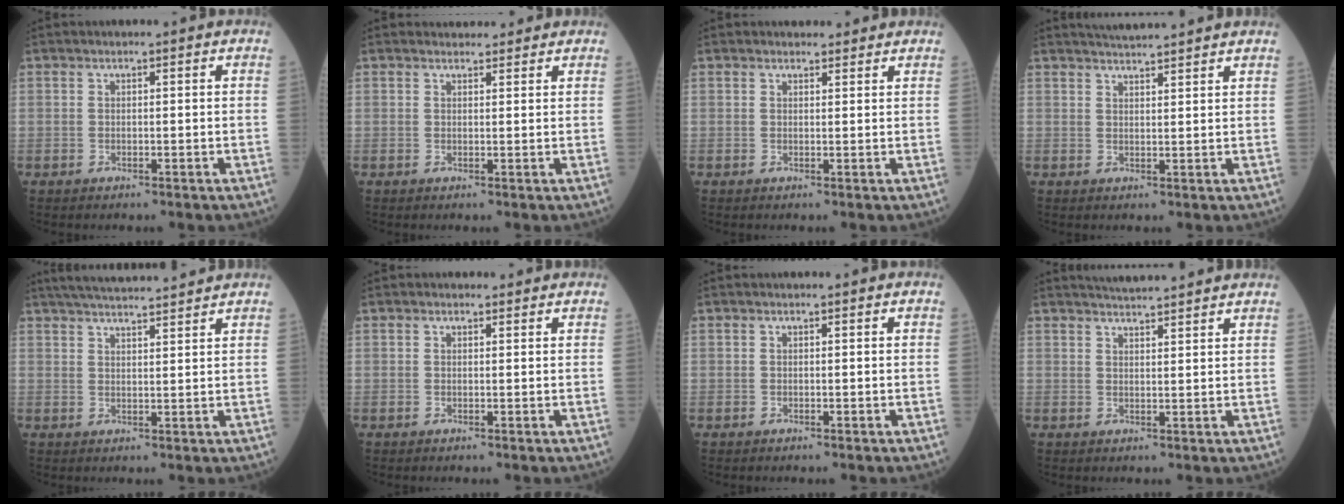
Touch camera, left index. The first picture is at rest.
{"total": 2.5, "force": [2.3, 1.0, 0.3], "torque": [-0.004, 0.010, 0.029]}
{"total": 1.9, "force": [1.7, 0.7, 0.1], "torque": [-0.006, 0.007, 0.022]}
{"total": 5.5, "force": [5.2, -0.4, 1.7], "torque": [-0.029, 0.023, 0.074]}
{"total": 11.3, "force": [10.5, 0.0, 4.2], "torque": [-0.073, 0.022, 0.152]}
{"total": 0.7, "force": [0.6, 0.5, 0.1], "torque": [-0.008, 0.000, 0.006]}
{"total": 0.0}
{"total": 6.4, "force": [6.1, -0.1, 2.1], "torque": [-0.037, 0.023, 0.081]}